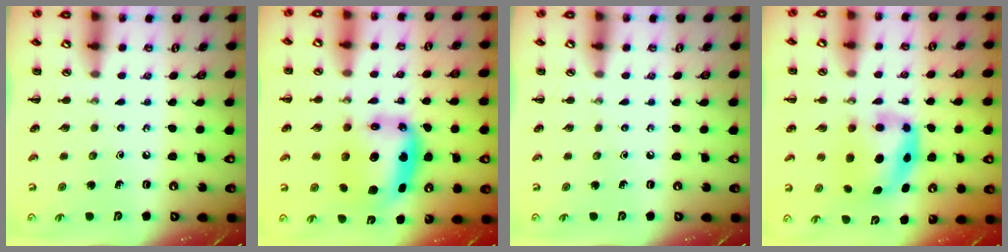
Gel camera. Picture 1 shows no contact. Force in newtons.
{"total": 7.2, "press": 7.1, "slide": 1.7}
{"total": 0.0}
{"total": 5.9, "press": 5.7, "slide": 1.3}